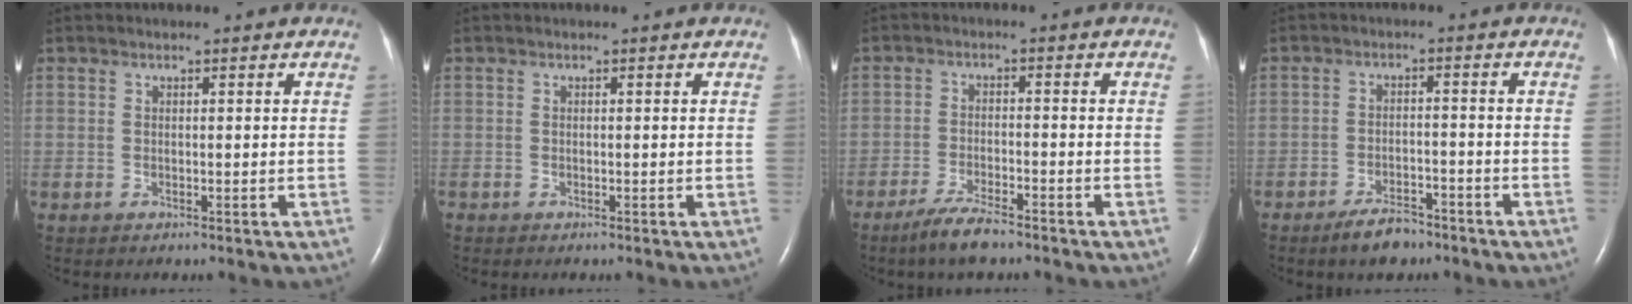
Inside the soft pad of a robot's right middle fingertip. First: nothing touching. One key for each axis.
{"total": 0.0}
{"total": 4.9, "fx": -3.9, "fy": 0.5, "fz": 3.0, "tx": -0.071, "ty": -0.011, "tz": -0.073}
{"total": 4.7, "fx": -3.8, "fy": 1.7, "fz": 2.3, "tx": -0.049, "ty": 0.000, "tz": -0.060}